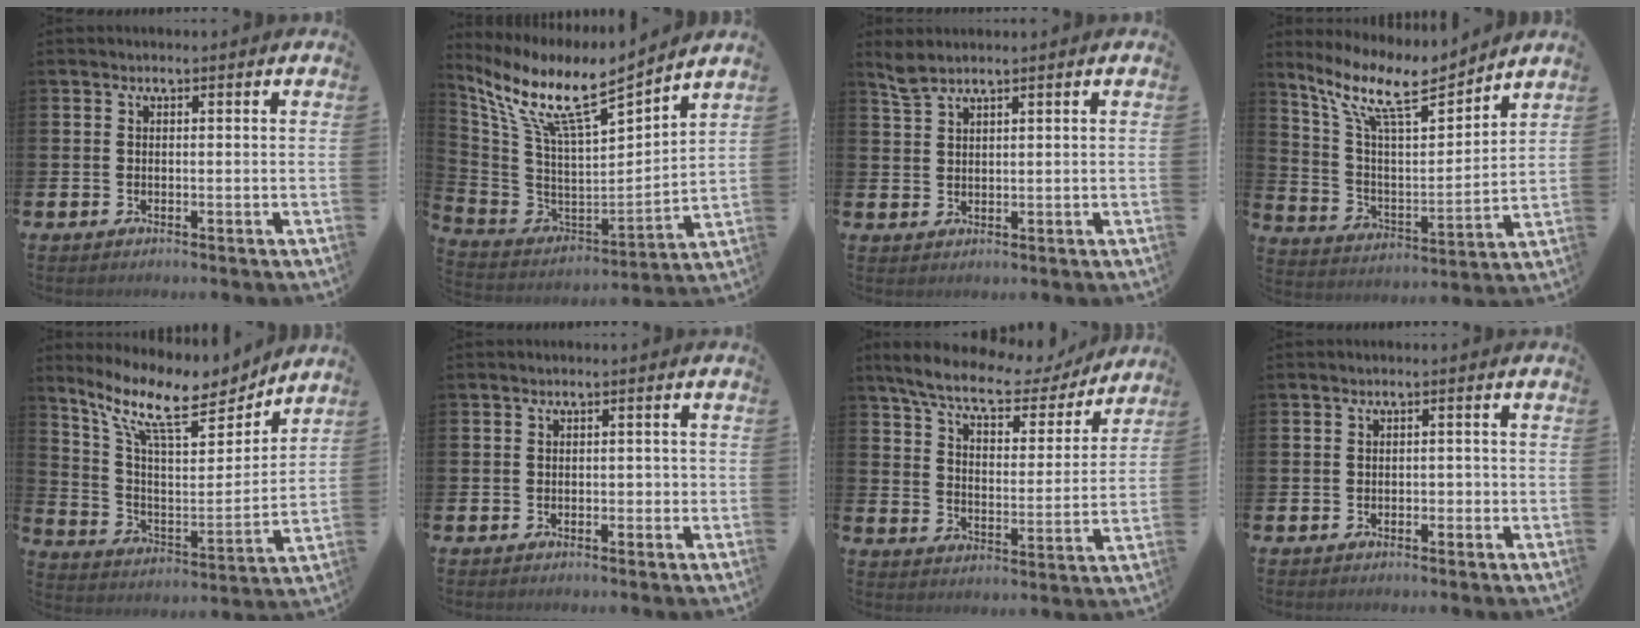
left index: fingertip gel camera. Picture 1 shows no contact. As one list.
[{"total": 10.5, "force": [8.2, 1.7, 6.4], "torque": [-0.157, -0.059, 0.134]}, {"total": 2.5, "force": [2.2, 0.5, 1.0], "torque": [-0.016, -0.003, 0.039]}, {"total": 11.0, "force": [8.9, 2.8, 5.8], "torque": [-0.136, -0.048, 0.155]}, {"total": 12.5, "force": [10.1, 3.6, 6.5], "torque": [-0.150, -0.060, 0.172]}, {"total": 1.1, "force": [-0.5, 0.9, 0.5], "torque": [-0.003, 0.003, -0.015]}, {"total": 8.3, "force": [7.3, 2.1, 3.2], "torque": [-0.087, -0.047, 0.123]}, {"total": 1.1, "force": [-0.7, 0.8, 0.3], "torque": [-0.002, -0.001, -0.018]}]